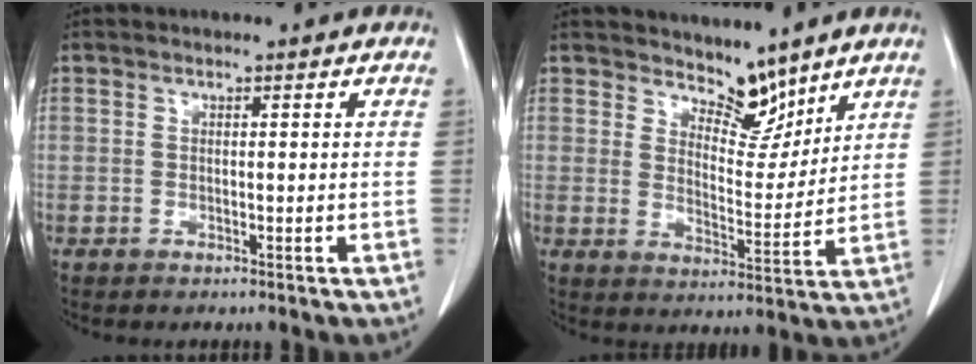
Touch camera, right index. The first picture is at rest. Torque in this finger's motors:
{"motor_torque": [-0.25, 0.54, 0.05, 0.00]}